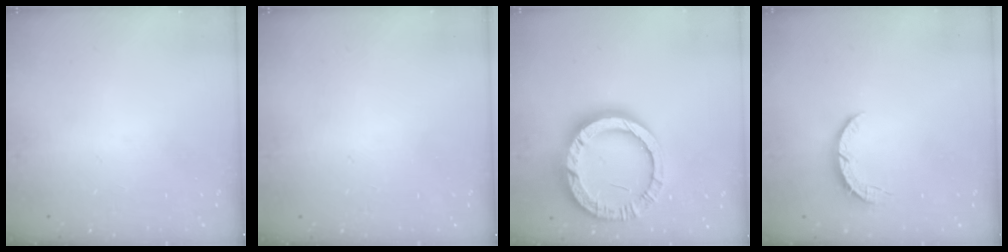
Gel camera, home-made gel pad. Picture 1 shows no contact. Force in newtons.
{"total": 2.6, "press": 2.6, "slide": 0.2}
{"total": 18.9, "press": 18.9, "slide": 1.7}
{"total": 3.6, "press": 3.5, "slide": 0.5}